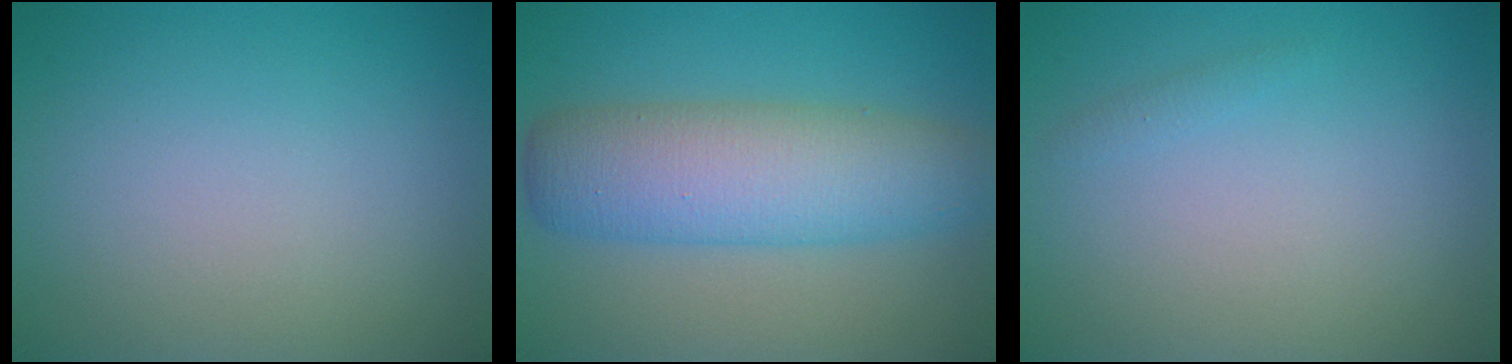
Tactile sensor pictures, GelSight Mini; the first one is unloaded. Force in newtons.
{"total": 7.6, "press": 7.6, "slide": 0.1}
{"total": 0.6, "press": 0.6, "slide": 0.0}